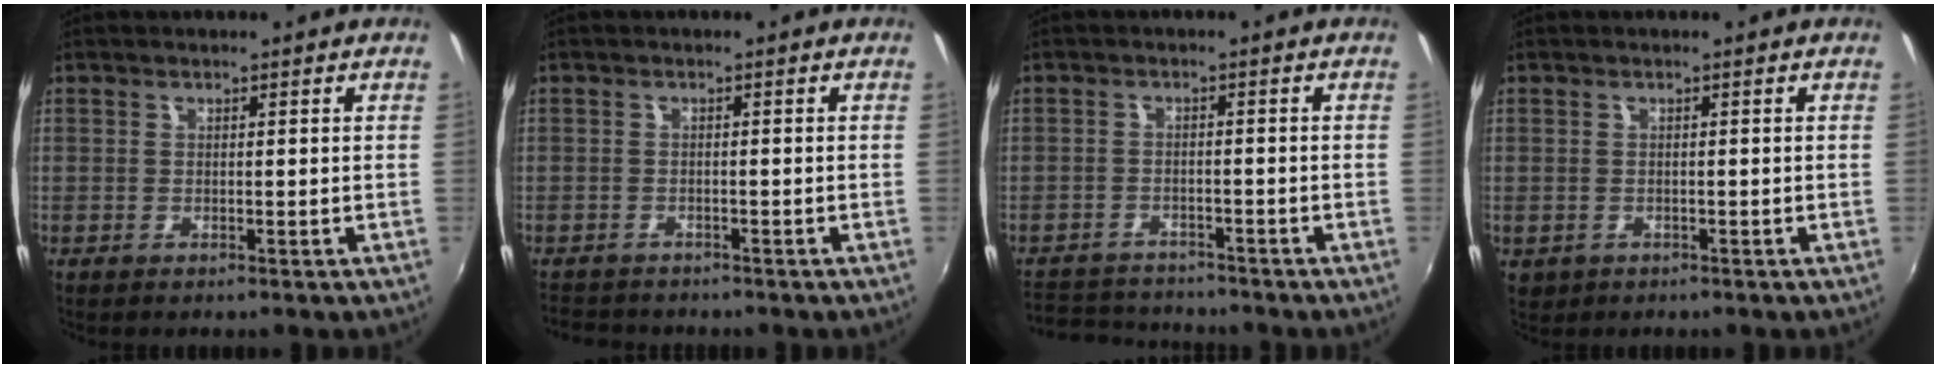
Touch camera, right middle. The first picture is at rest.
{"total": 4.4, "force": [-4.0, 1.6, 0.9], "torque": [-0.032, -0.009, -0.069]}
{"total": 8.9, "force": [-8.2, 2.8, 1.9], "torque": [-0.064, 0.010, -0.132]}
{"total": 2.0, "force": [-0.5, 1.7, 0.9], "torque": [-0.020, -0.003, -0.003]}